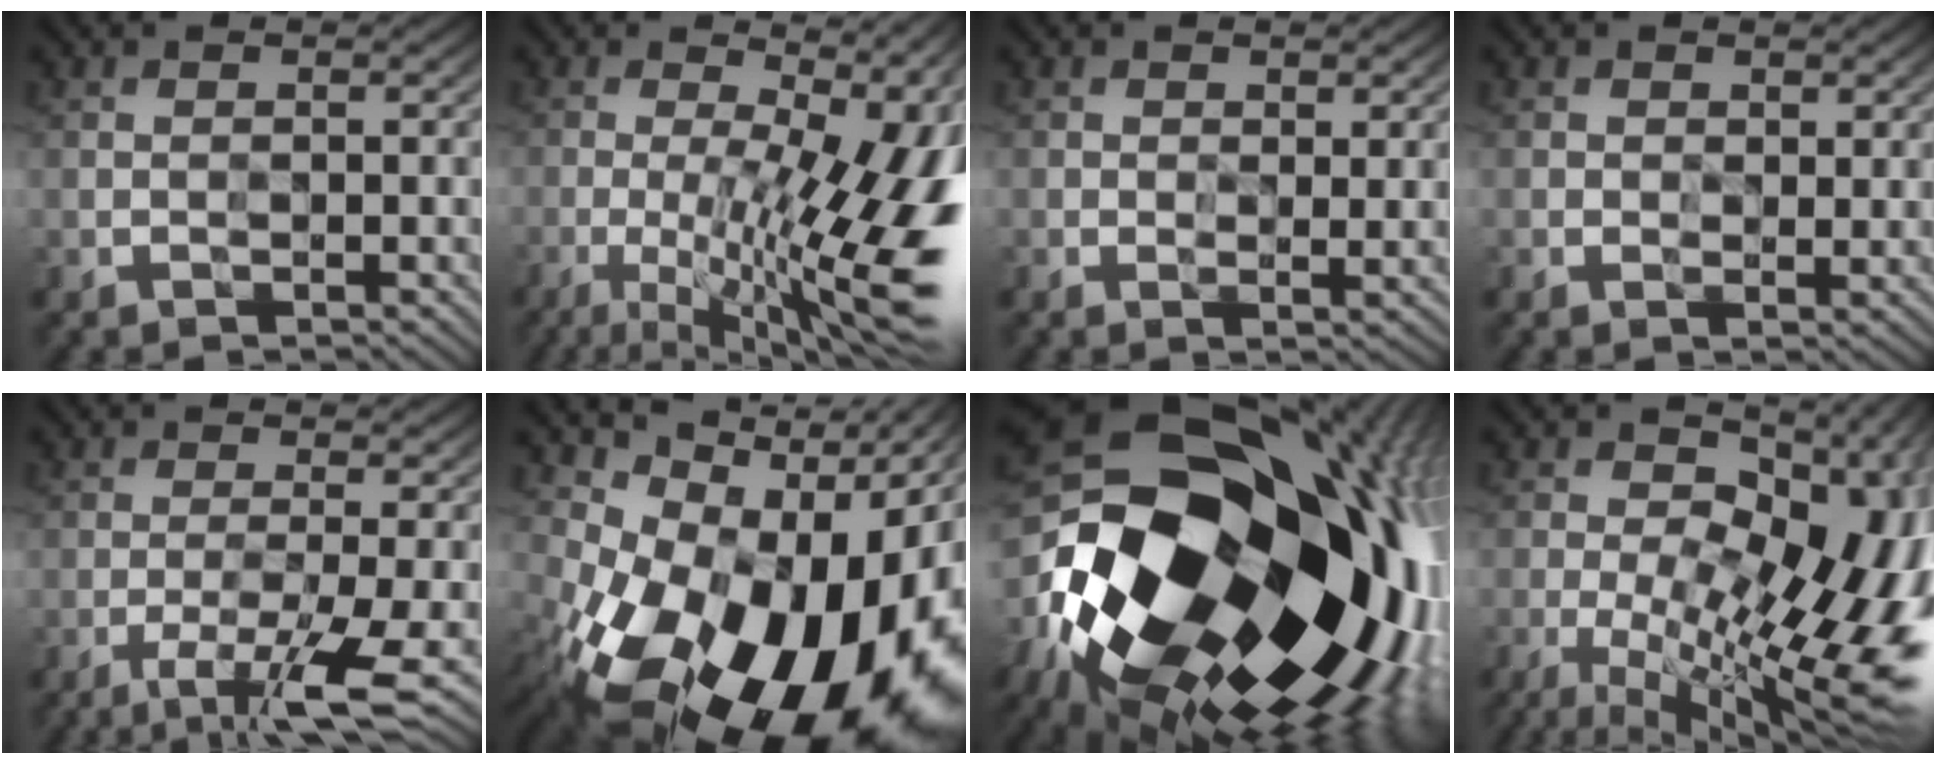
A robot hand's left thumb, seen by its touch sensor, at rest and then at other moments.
{"total": 16.1, "force": [-3.0, 4.5, 15.2], "torque": [-0.182, 0.001, -0.043]}
{"total": 2.4, "force": [0.6, 1.2, 2.0], "torque": [-0.029, -0.001, 0.011]}
{"total": 2.0, "force": [0.9, 1.2, 1.2], "torque": [-0.019, 0.001, 0.016]}
{"total": 7.4, "force": [-4.2, 1.3, 6.0], "torque": [-0.093, -0.003, -0.062]}
{"total": 19.6, "force": [-6.5, 12.3, 13.8], "torque": [-0.239, -0.052, -0.096]}
{"total": 22.2, "force": [-3.8, 14.1, 16.7], "torque": [-0.321, -0.025, -0.074]}
{"total": 18.1, "force": [-3.5, 8.1, 15.8], "torque": [-0.203, -0.006, -0.045]}